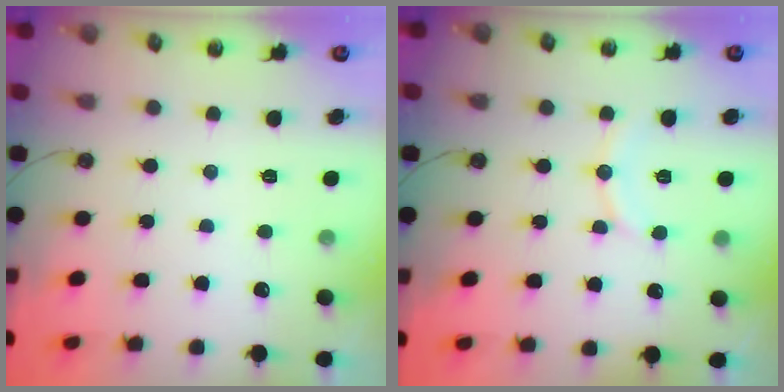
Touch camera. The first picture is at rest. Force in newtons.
{"total": 8.1, "press": 8.0, "slide": 0.8}